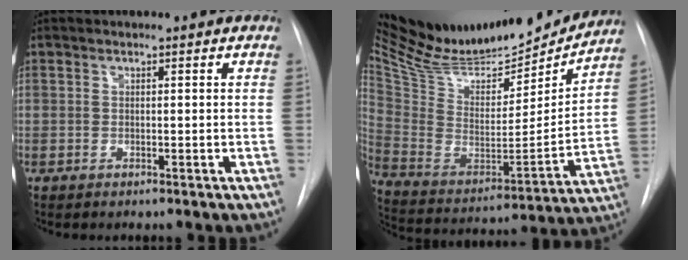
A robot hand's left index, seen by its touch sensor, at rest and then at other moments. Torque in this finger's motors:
{"motor_torque": [0.80, -1.34, -0.03, -0.03]}